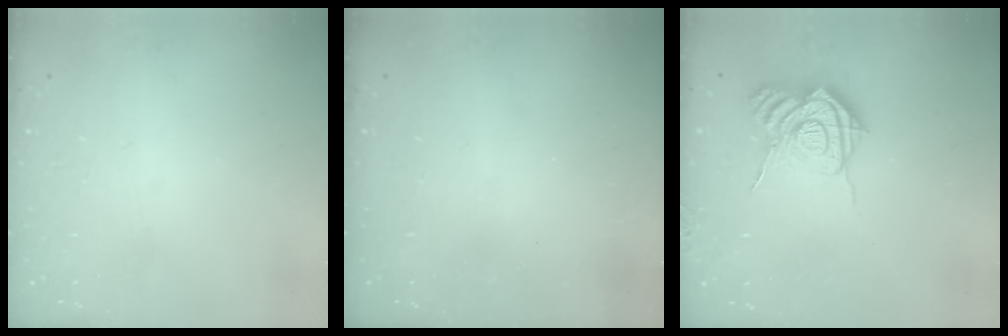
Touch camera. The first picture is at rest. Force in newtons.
{"total": 2.3, "press": 2.2, "slide": 0.8}
{"total": 15.3, "press": 15.2, "slide": 1.6}